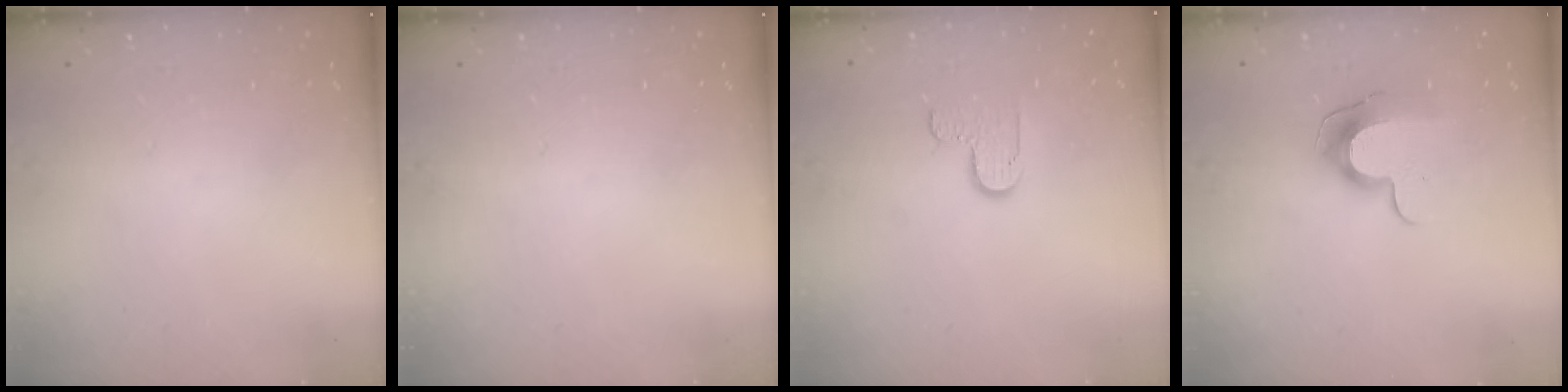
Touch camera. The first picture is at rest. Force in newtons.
{"total": 0.0}
{"total": 5.7, "press": 5.7, "slide": 0.5}
{"total": 10.1, "press": 10.0, "slide": 1.0}